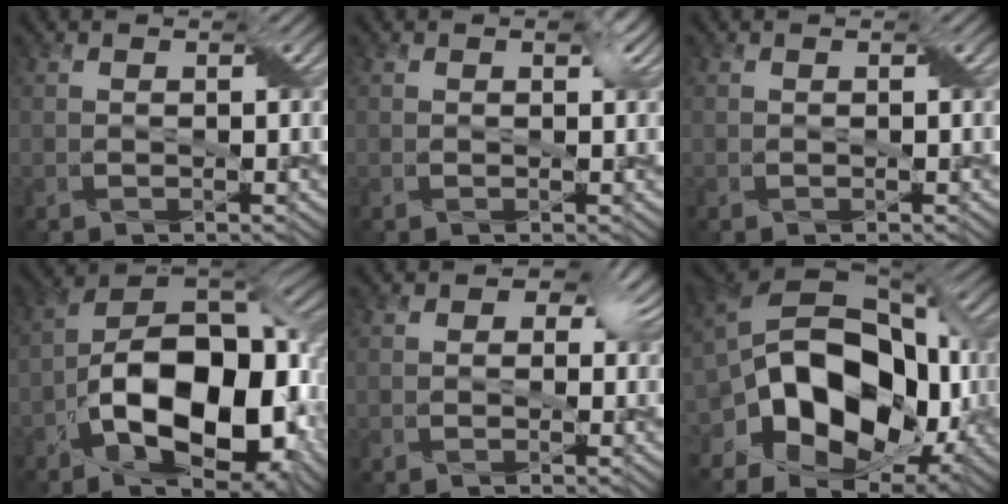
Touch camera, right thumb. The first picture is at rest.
{"total": 1.3, "force": [0.5, 0.8, 0.9], "torque": [-0.015, 0.000, 0.008]}
{"total": 0.0}
{"total": 17.0, "force": [-4.6, 8.9, 13.7], "torque": [-0.224, -0.010, -0.094]}
{"total": 4.5, "force": [1.0, 3.5, 2.6], "torque": [-0.026, 0.010, 0.000]}
{"total": 18.0, "force": [-3.2, 12.1, 13.0], "torque": [-0.238, -0.012, -0.048]}